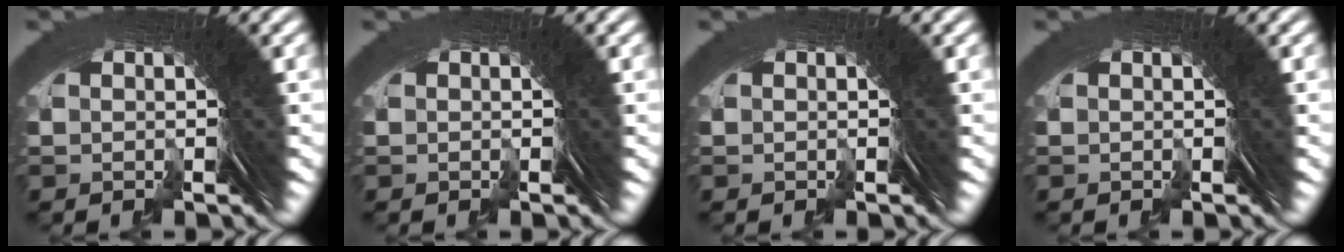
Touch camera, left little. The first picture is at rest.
{"total": 0.0}
{"total": 0.0}
{"total": 0.0}